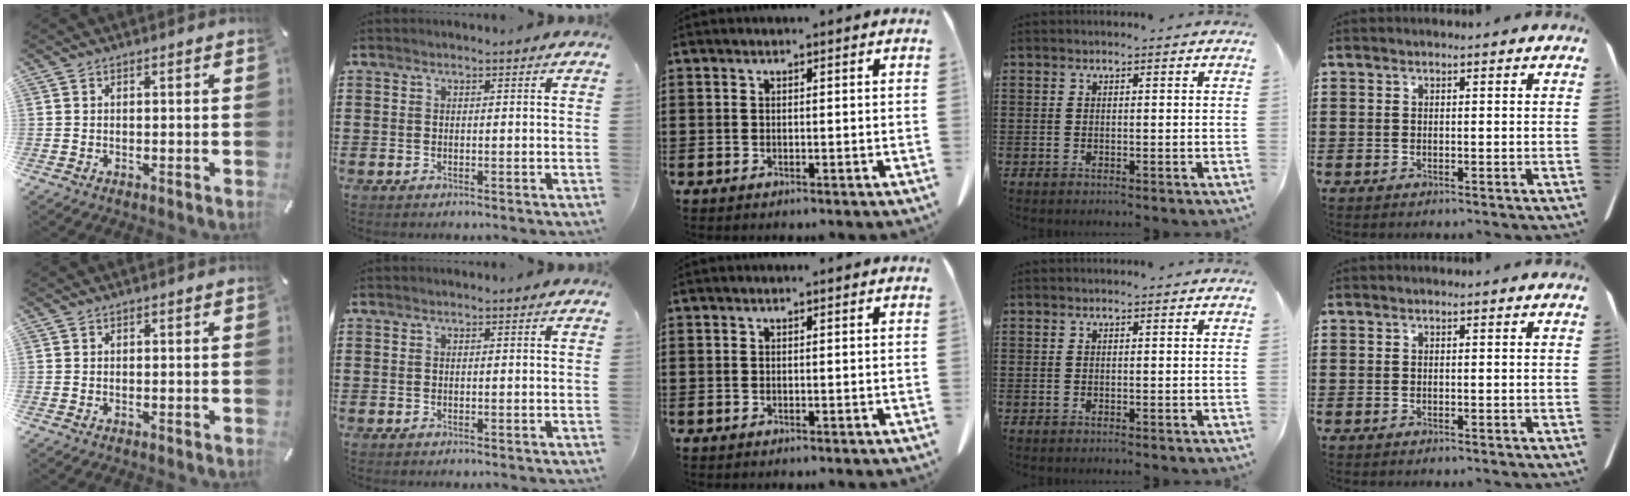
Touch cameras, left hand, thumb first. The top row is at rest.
{}